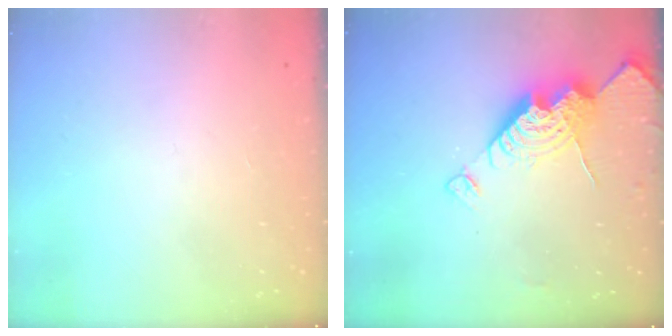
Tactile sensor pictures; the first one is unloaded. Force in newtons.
{"total": 14.8, "press": 14.8, "slide": 1.3}